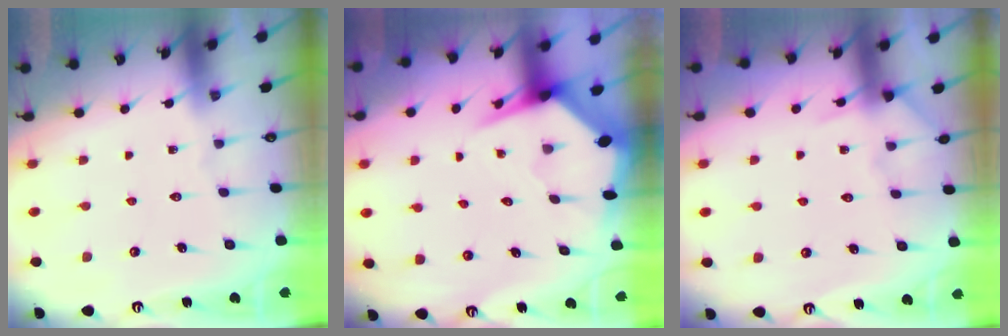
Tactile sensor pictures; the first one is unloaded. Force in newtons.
{"total": 4.4, "press": 4.3, "slide": 0.7}
{"total": 6.2, "press": 6.1, "slide": 0.8}